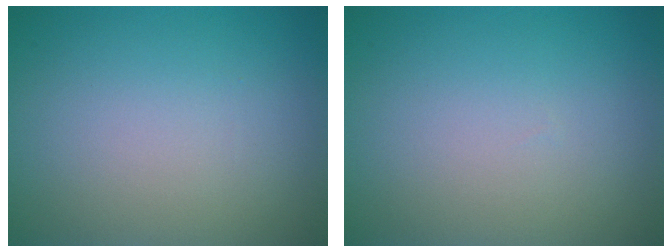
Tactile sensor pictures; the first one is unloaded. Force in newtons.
{"total": 0.0}